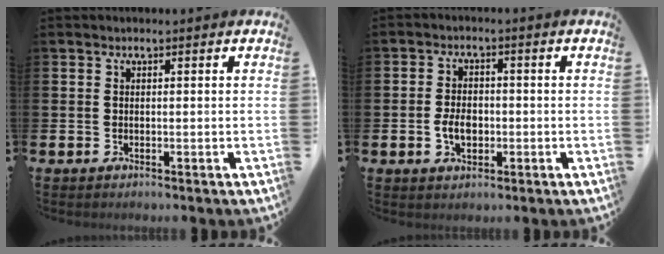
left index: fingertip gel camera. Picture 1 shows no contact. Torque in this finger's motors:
{"motor_torque": [0.61, 0.51, 0.12, 0.09]}